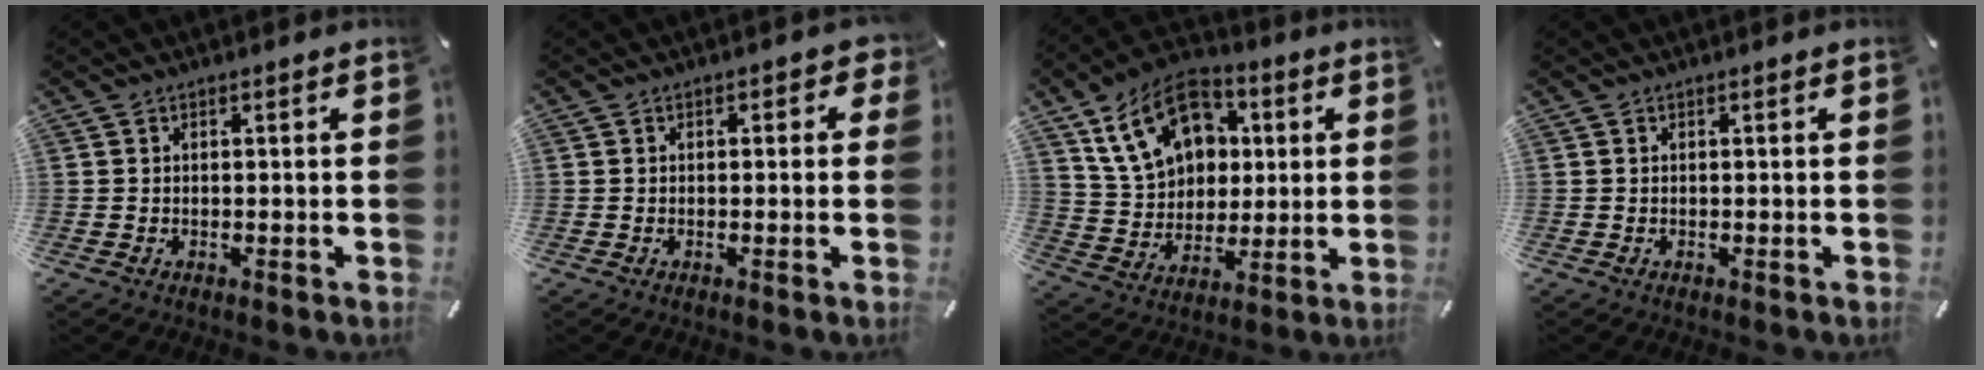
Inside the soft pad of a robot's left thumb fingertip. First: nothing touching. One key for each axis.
{"total": 1.7, "fx": -0.1, "fy": 1.4, "fz": 1.0, "tx": -0.004, "ty": 0.000, "tz": -0.007}
{"total": 17.6, "fx": 6.5, "fy": 13.5, "fz": 9.2, "tx": -0.160, "ty": -0.011, "tz": 0.127}
{"total": 0.0}